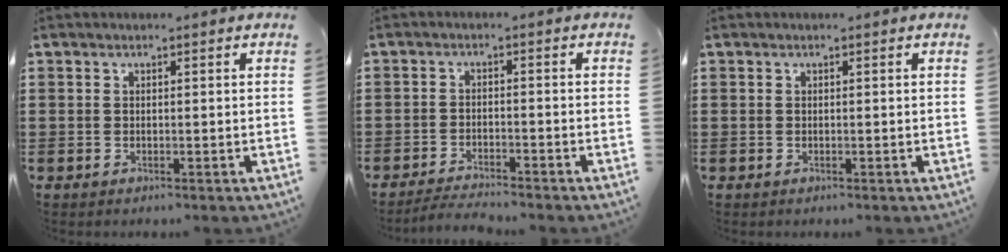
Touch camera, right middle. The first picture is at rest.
{"total": 2.9, "force": [-2.9, 0.1, 0.5], "torque": [-0.011, 0.002, -0.060]}
{"total": 0.0}